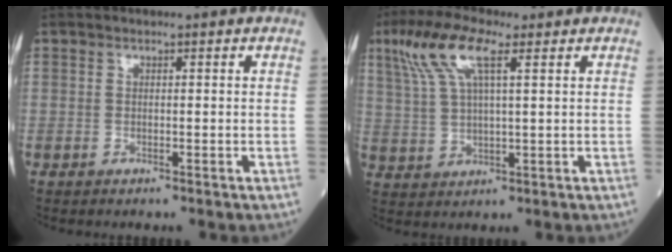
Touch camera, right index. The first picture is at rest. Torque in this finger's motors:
{"motor_torque": [0.50, 0.10, 0.22, 0.15]}